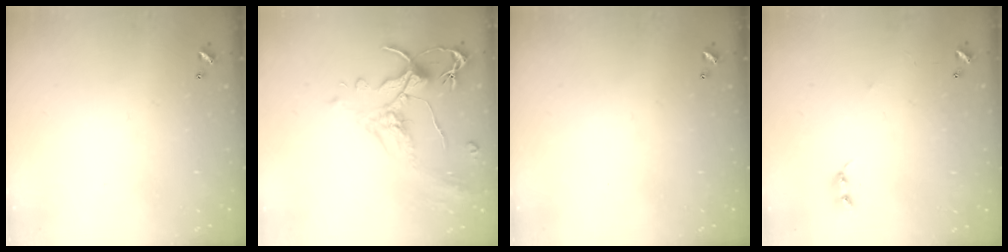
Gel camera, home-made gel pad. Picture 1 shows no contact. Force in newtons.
{"total": 1.6, "press": 1.1, "slide": 1.2}
{"total": 0.0}
{"total": 2.2, "press": 2.2, "slide": 0.4}